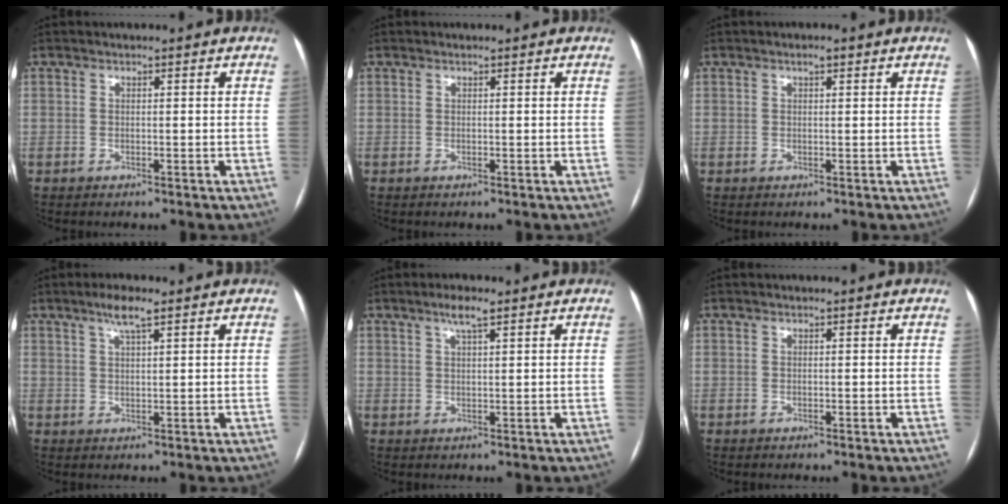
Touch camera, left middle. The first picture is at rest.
{"total": 0.0}
{"total": 1.1, "force": [0.7, 0.3, 0.8], "torque": [-0.016, 0.003, 0.010]}
{"total": 3.6, "force": [2.4, 0.3, 2.7], "torque": [-0.057, 0.004, 0.044]}
{"total": 2.9, "force": [1.9, 0.2, 2.2], "torque": [-0.048, 0.004, 0.034]}
{"total": 0.0}